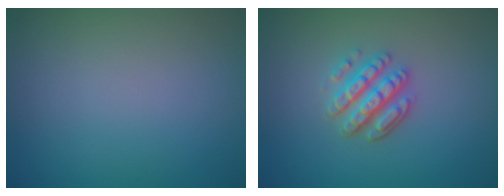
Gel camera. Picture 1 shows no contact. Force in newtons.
{"total": 3.5, "press": 3.0, "slide": 1.7}